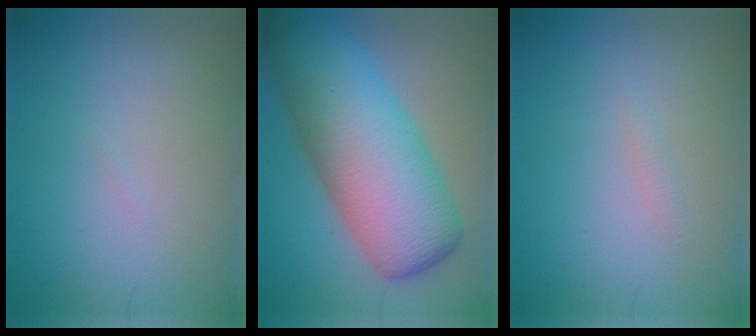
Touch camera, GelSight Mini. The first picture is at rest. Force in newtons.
{"total": 11.7, "press": 11.7, "slide": 0.1}
{"total": 0.5, "press": 0.5, "slide": 0.0}